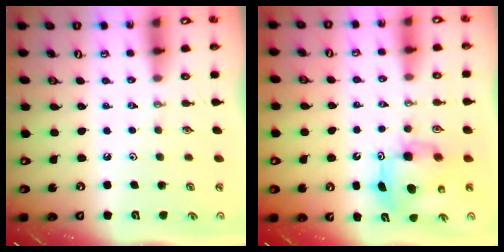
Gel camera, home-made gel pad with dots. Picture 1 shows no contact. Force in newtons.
{"total": 9.1, "press": 9.1, "slide": 0.6}